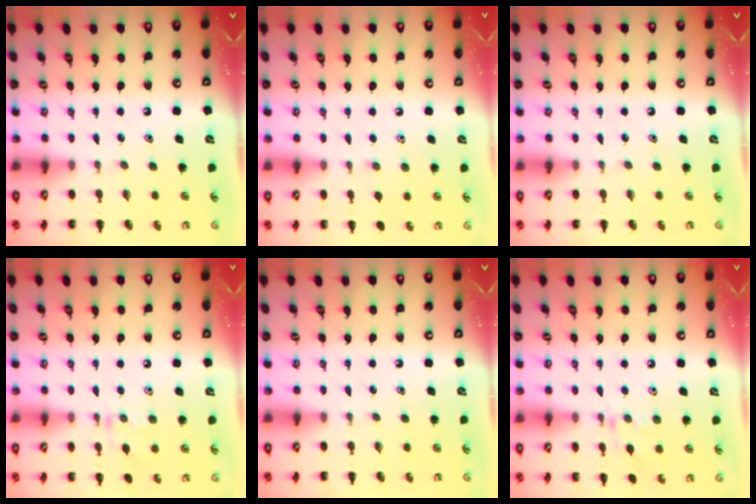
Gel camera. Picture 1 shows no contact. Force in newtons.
{"total": 3.9, "press": 3.7, "slide": 1.4}
{"total": 0.0}
{"total": 7.1, "press": 6.9, "slide": 1.5}
{"total": 0.0}
{"total": 7.2, "press": 7.1, "slide": 1.5}